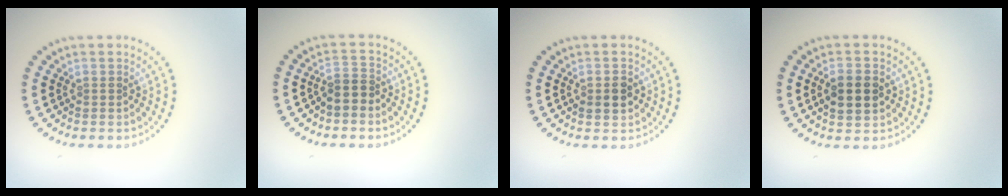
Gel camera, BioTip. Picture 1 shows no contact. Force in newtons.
{"total": 1.5, "press": 1.1, "slide": 1.0}
{"total": 2.3, "press": 2.3, "slide": 0.1}
{"total": 3.2, "press": 3.2, "slide": 0.2}